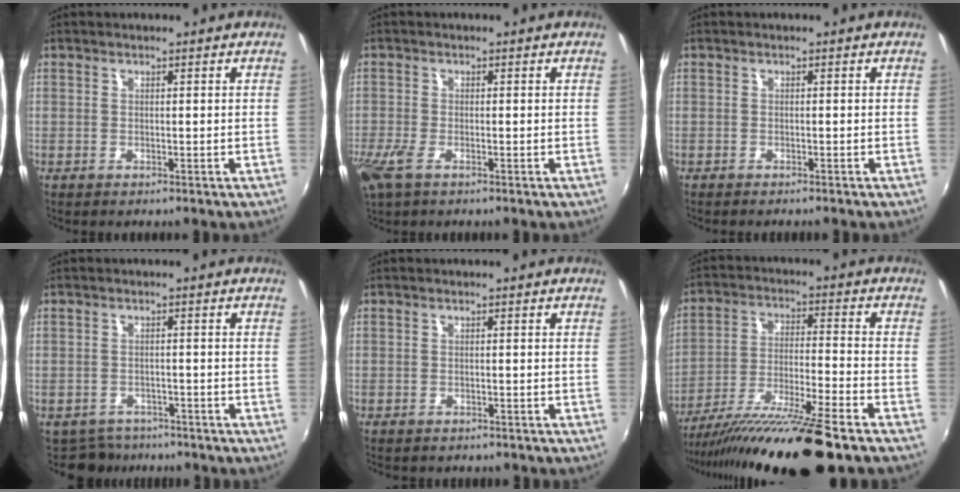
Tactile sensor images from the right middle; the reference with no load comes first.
{"total": 4.4, "force": [-2.5, 1.5, 3.4], "torque": [-0.080, -0.016, -0.046]}
{"total": 0.8, "force": [-0.8, -0.1, 0.2], "torque": [-0.005, -0.005, -0.015]}
{"total": 5.2, "force": [-4.5, 2.6, 0.4], "torque": [-0.022, -0.007, -0.069]}
{"total": 1.9, "force": [-1.7, 0.6, 0.5], "torque": [-0.014, -0.011, -0.024]}
{"total": 18.2, "force": [-14.5, -0.7, 11.0], "torque": [-0.206, -0.044, -0.247]}